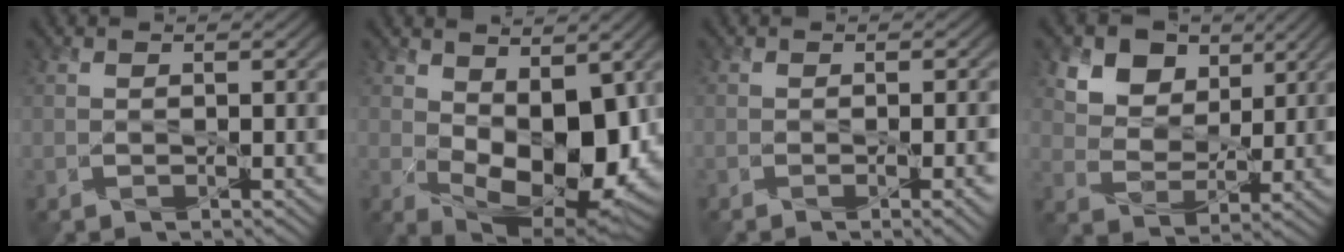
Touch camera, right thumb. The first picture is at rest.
{"total": 12.1, "force": [0.3, 6.9, 10.0], "torque": [-0.159, -0.021, 0.011]}
{"total": 2.7, "force": [-1.3, 1.0, 2.1], "torque": [-0.020, -0.006, -0.017]}
{"total": 10.3, "force": [6.0, 7.1, 4.6], "torque": [-0.134, -0.009, 0.133]}